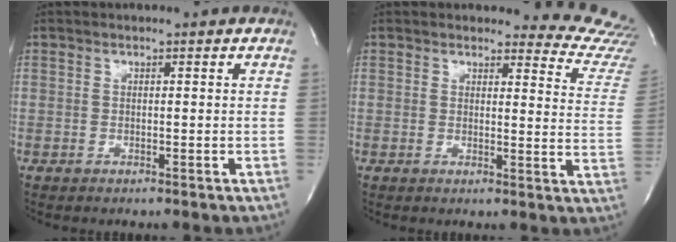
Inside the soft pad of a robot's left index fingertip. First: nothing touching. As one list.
[{"total": 11.2, "force": [11.1, 1.5, 0.2], "torque": [0.034, -0.109, 0.075]}]